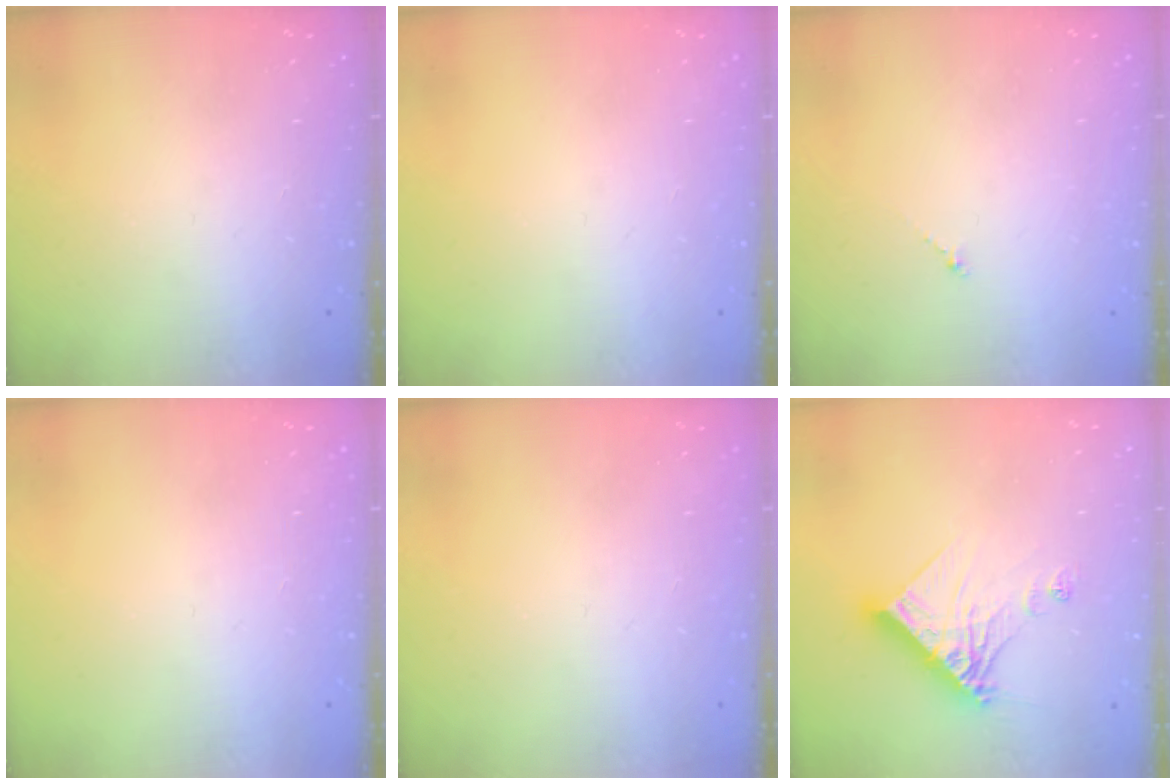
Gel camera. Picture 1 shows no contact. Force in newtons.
{"total": 0.0}
{"total": 0.7, "press": 0.6, "slide": 0.4}
{"total": 0.0}
{"total": 0.0}
{"total": 12.7, "press": 12.7, "slide": 1.2}